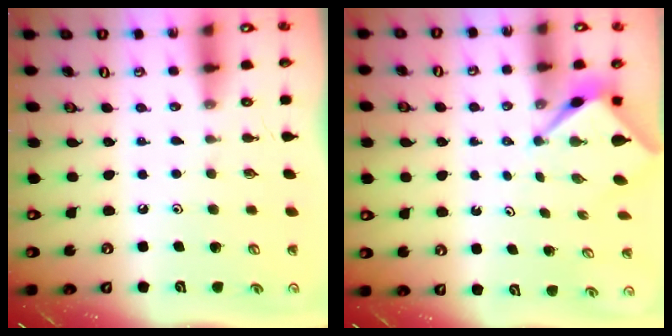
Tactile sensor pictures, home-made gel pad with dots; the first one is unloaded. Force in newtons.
{"total": 2.5, "press": 2.5, "slide": 0.2}